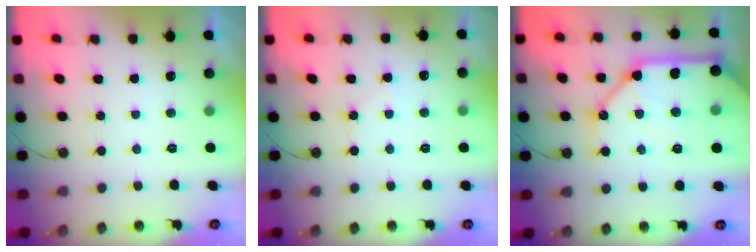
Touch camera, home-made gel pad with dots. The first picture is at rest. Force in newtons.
{"total": 3.8, "press": 3.8, "slide": 0.4}
{"total": 23.9, "press": 23.6, "slide": 3.8}